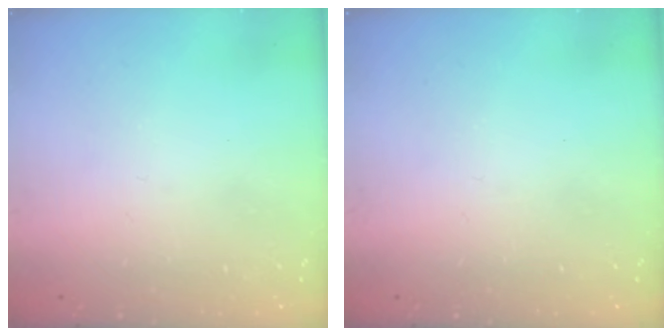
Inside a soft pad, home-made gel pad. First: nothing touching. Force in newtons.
{"total": 0.0}